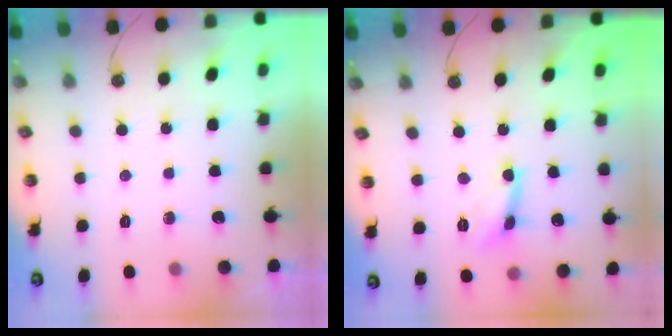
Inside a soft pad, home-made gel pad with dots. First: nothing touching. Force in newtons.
{"total": 0.9, "press": 0.8, "slide": 0.1}